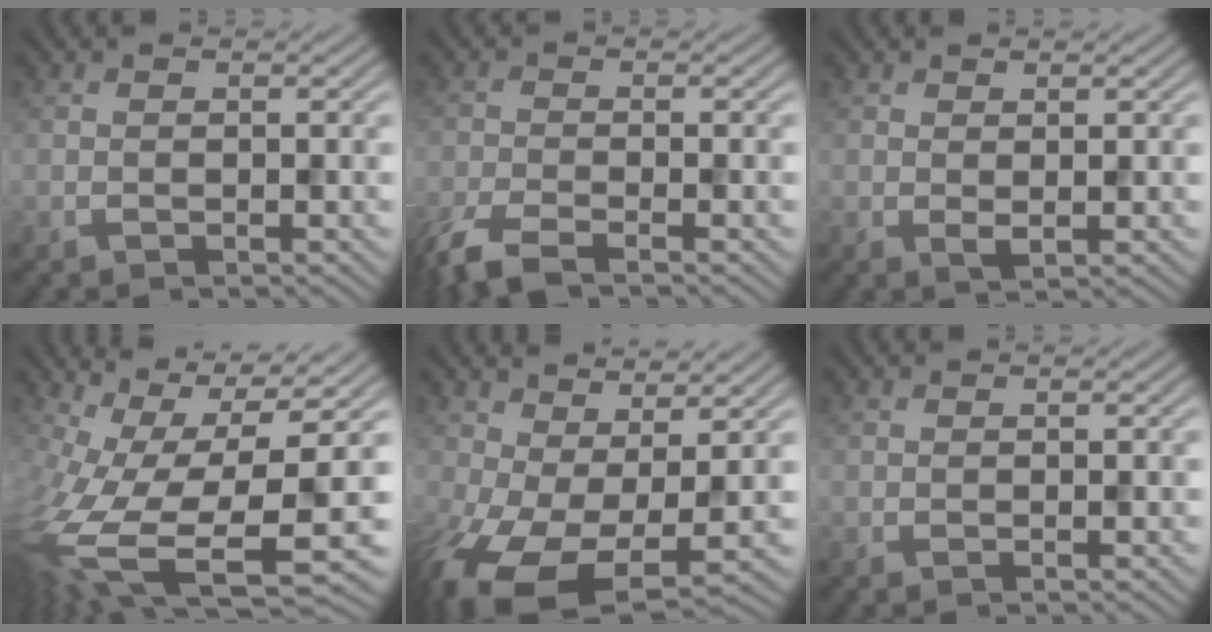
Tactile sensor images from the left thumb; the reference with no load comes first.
{"total": 4.9, "force": [-3.8, 1.1, 2.8], "torque": [-0.051, -0.014, -0.077]}
{"total": 0.8, "force": [0.7, 0.2, 0.3], "torque": [-0.005, -0.007, 0.018]}
{"total": 16.6, "force": [-3.1, 6.6, 14.8], "torque": [-0.294, -0.050, -0.015]}
{"total": 9.8, "force": [-2.2, 5.3, 7.9], "torque": [-0.170, -0.027, -0.031]}
{"total": 0.0}